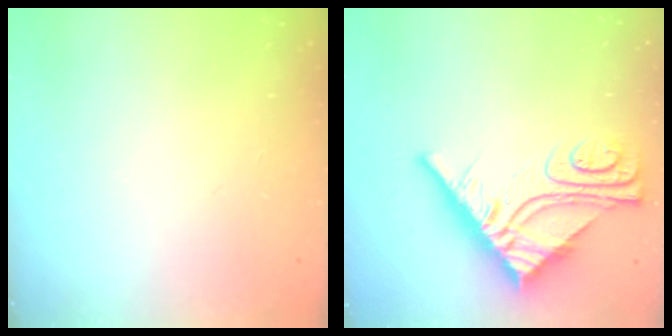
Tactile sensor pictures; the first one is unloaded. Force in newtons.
{"total": 12.3, "press": 12.3, "slide": 1.1}